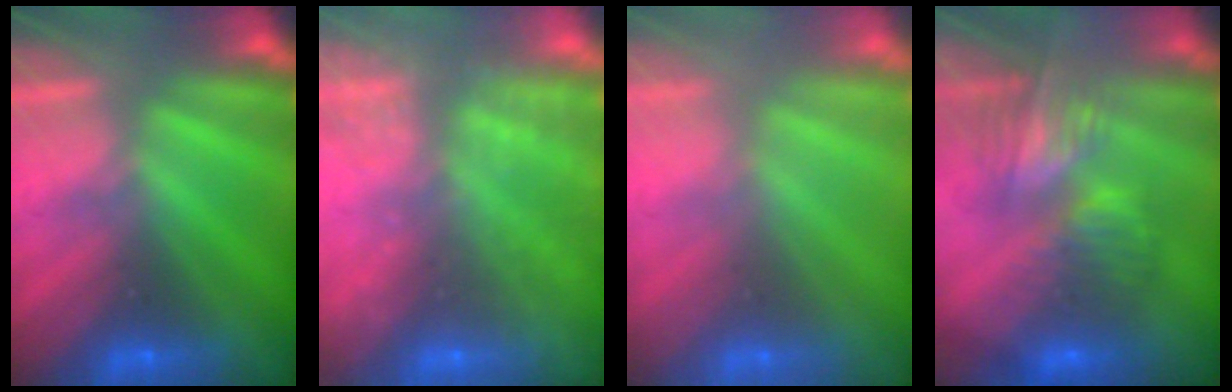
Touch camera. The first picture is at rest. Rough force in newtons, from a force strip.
{"total": 9.1}
{"total": 2.9}
{"total": 13.7}